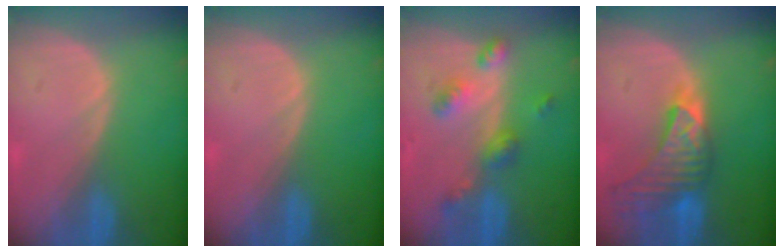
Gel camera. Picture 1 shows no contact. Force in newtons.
{"total": 0.0}
{"total": 6.2, "press": 5.5, "slide": 2.9}
{"total": 9.1, "press": 8.2, "slide": 3.8}